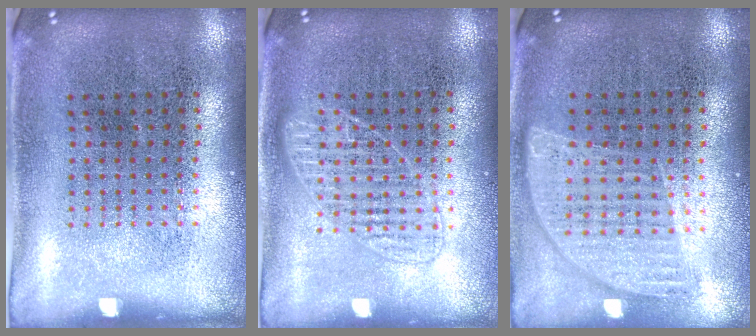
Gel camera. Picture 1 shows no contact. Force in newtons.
{"total": 2.0, "press": 2.0, "slide": 0.4}
{"total": 0.9, "press": 0.9, "slide": 0.2}